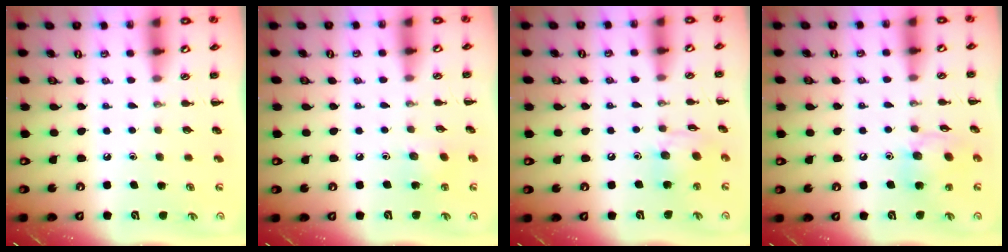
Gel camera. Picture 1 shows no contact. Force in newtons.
{"total": 4.9, "press": 4.7, "slide": 1.3}
{"total": 9.4, "press": 9.3, "slide": 1.3}
{"total": 12.3, "press": 12.0, "slide": 2.6}